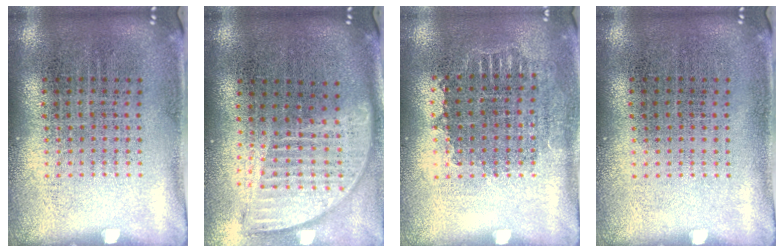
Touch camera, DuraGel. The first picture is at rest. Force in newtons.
{"total": 1.9, "press": 1.5, "slide": 1.1}
{"total": 0.9, "press": 0.8, "slide": 0.3}
{"total": 0.0}